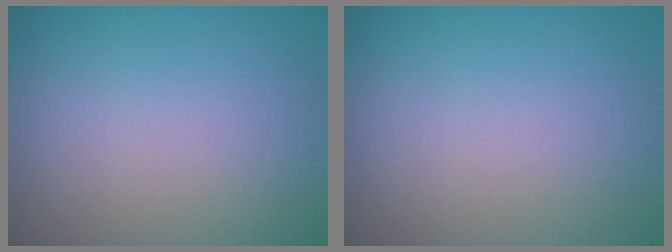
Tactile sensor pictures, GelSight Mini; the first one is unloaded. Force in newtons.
{"total": 0.0}